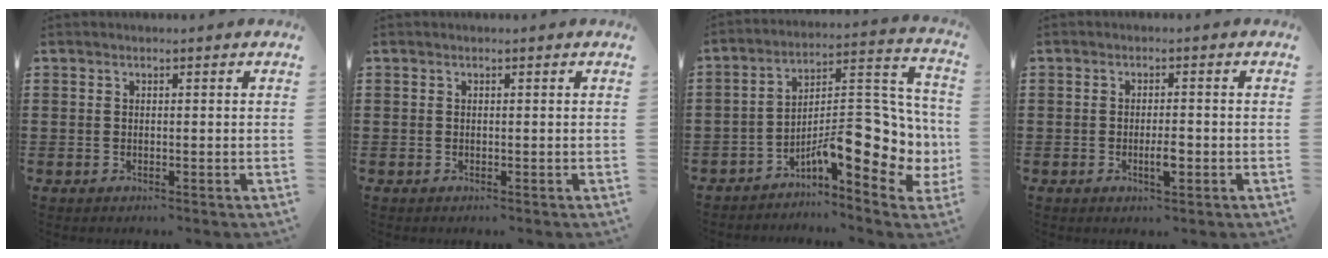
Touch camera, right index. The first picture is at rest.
{"total": 0.0}
{"total": 12.8, "force": [-5.0, 5.0, 10.7], "torque": [-0.155, -0.018, -0.090]}
{"total": 3.1, "force": [-0.9, 0.8, 2.8], "torque": [-0.050, 0.002, -0.016]}